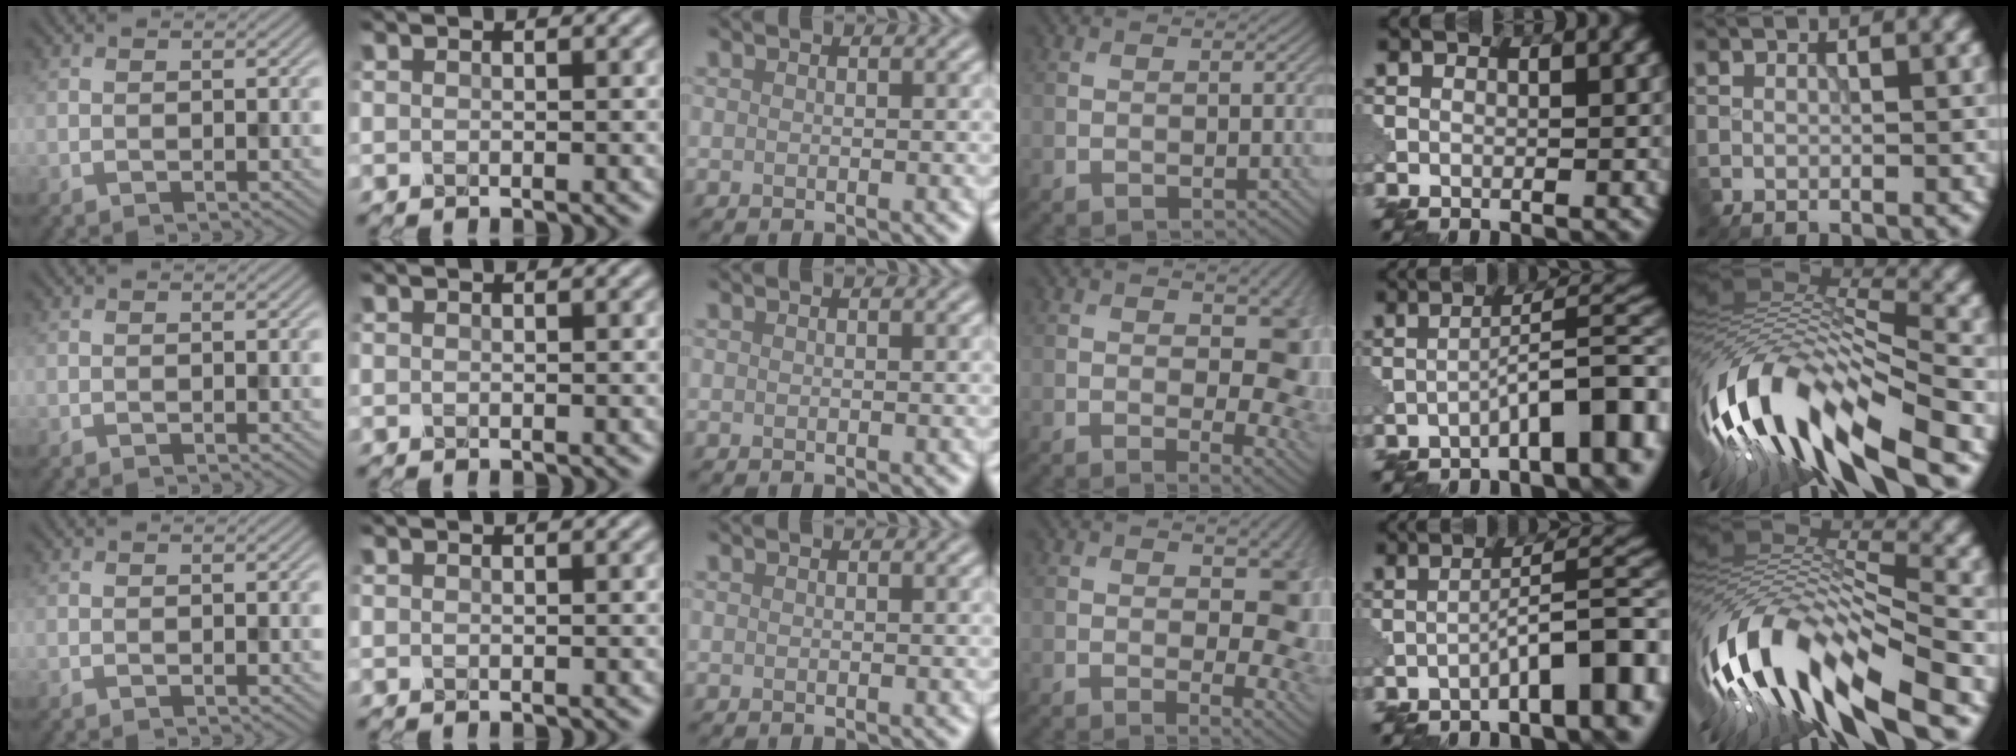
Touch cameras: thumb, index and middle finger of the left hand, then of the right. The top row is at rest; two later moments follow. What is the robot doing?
{"motion": "shake", "object": "medicine bottle"}